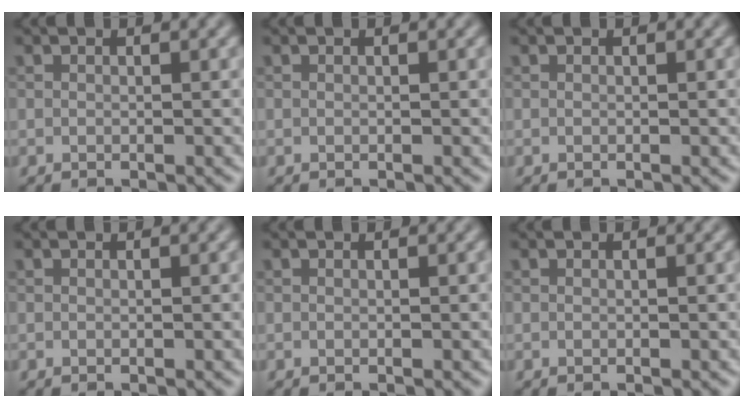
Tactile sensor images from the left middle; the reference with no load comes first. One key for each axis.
{"total": 0.0}
{"total": 0.0}
{"total": 0.0}
{"total": 0.0}
{"total": 0.0}